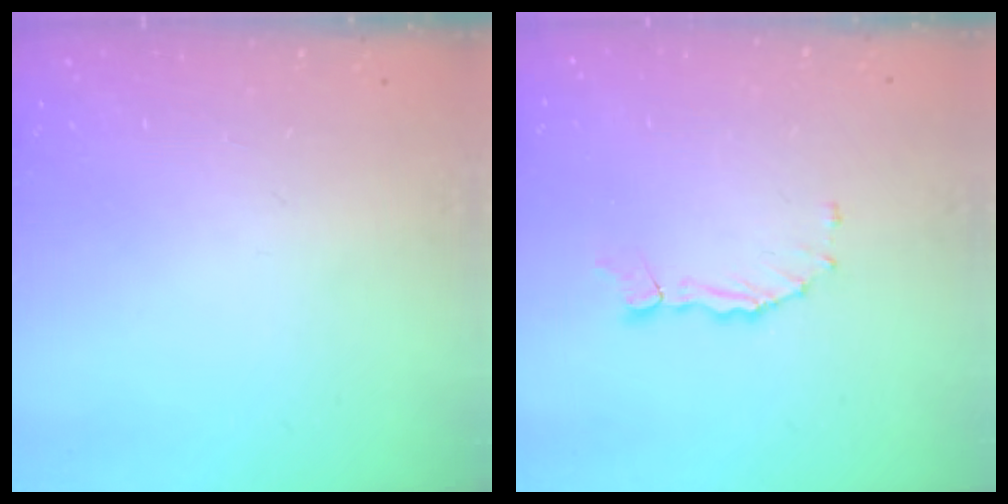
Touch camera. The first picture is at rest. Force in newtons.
{"total": 1.0, "press": 1.0, "slide": 0.2}